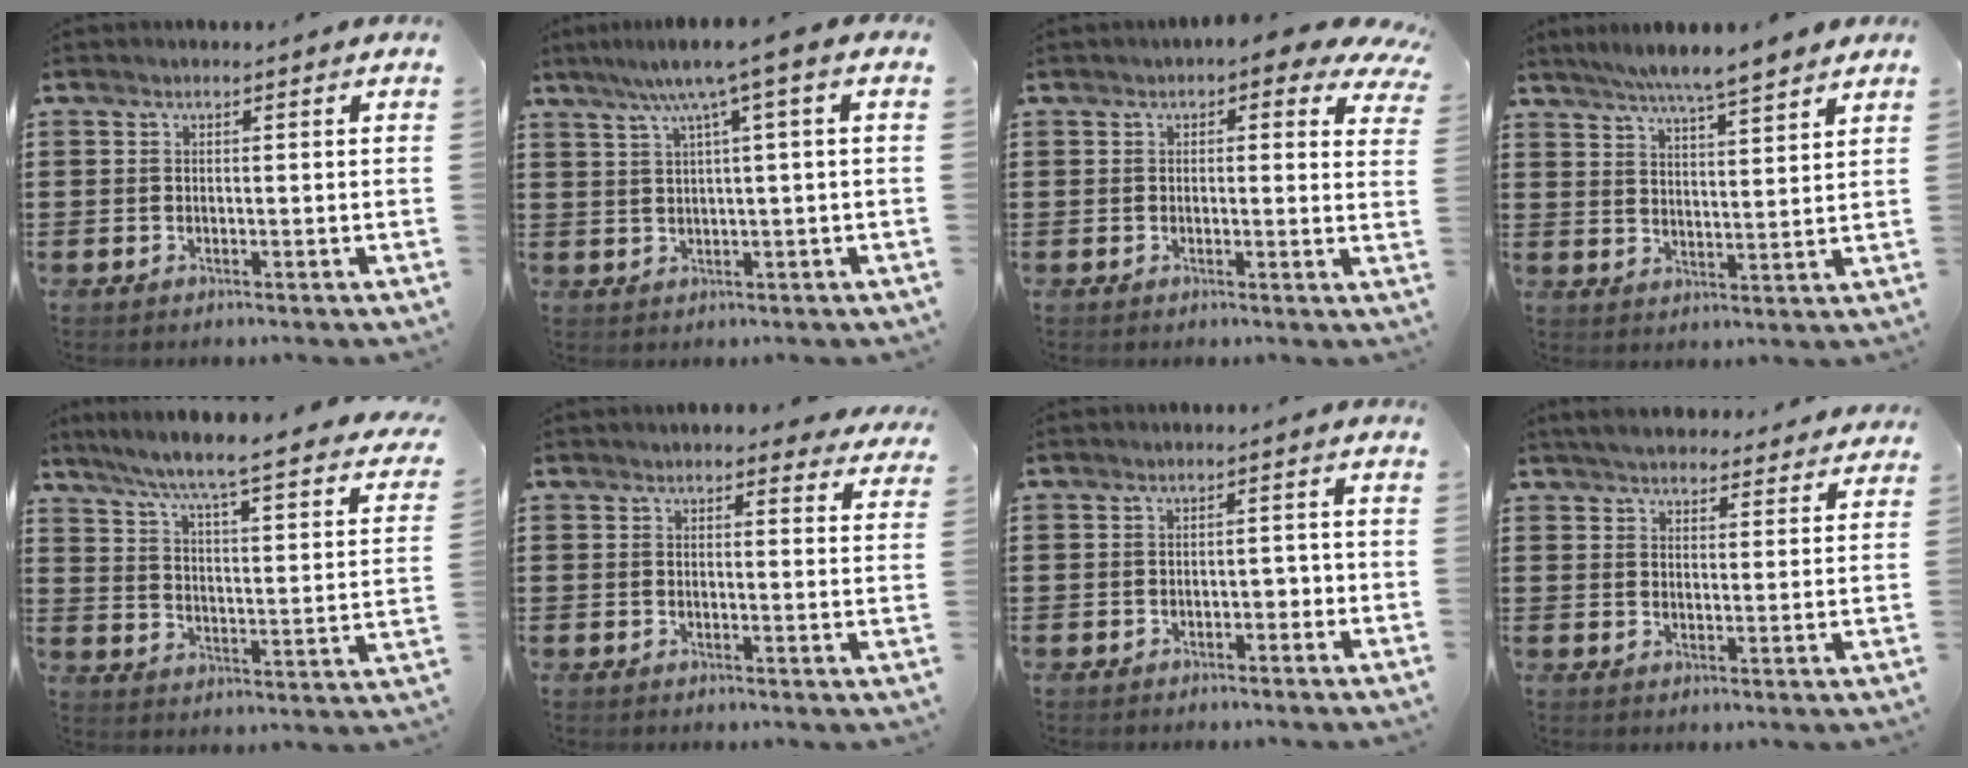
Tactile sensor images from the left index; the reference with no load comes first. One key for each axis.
{"total": 5.6, "fx": 2.0, "fy": -0.5, "fz": 5.2, "tx": -0.106, "ty": -0.002, "tz": 0.027}
{"total": 3.0, "fx": 1.9, "fy": 1.2, "fz": 2.0, "tx": -0.030, "ty": -0.005, "tz": 0.028}
{"total": 5.8, "fx": 5.3, "fy": -0.7, "fz": 2.1, "tx": -0.061, "ty": -0.023, "tz": 0.093}
{"total": 5.3, "fx": 4.1, "fy": -0.5, "fz": 3.3, "tx": -0.086, "ty": -0.046, "tz": 0.058}
{"total": 3.4, "fx": 3.1, "fy": 0.5, "fz": 1.1, "tx": -0.023, "ty": -0.007, "tz": 0.056}
{"total": 1.6, "fx": -1.0, "fy": 0.8, "fz": 1.0, "tx": -0.023, "ty": 0.002, "tz": -0.022}
{"total": 4.5, "fx": 4.5, "fy": 0.5, "fz": 0.7, "tx": -0.028, "ty": -0.017, "tz": 0.081}